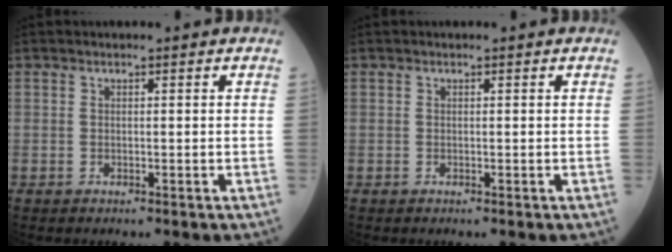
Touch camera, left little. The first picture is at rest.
{"total": 0.0}